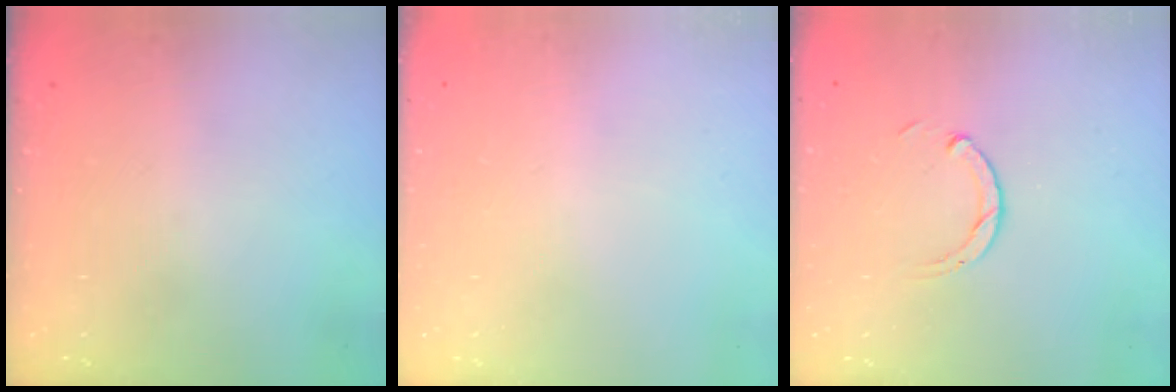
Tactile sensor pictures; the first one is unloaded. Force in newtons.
{"total": 2.5, "press": 2.5, "slide": 0.2}
{"total": 2.9, "press": 2.9, "slide": 0.4}